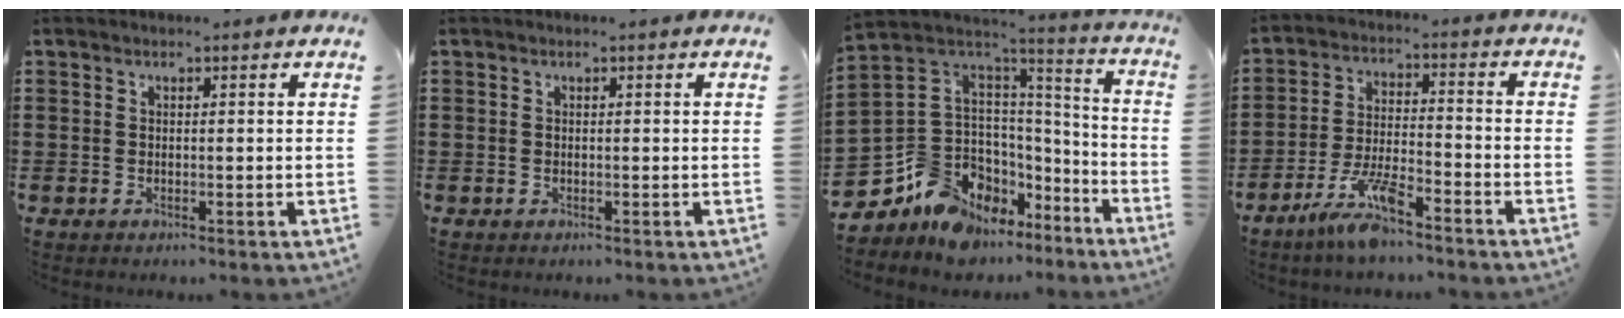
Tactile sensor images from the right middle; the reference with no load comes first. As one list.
[{"total": 0.0}, {"total": 10.7, "force": [-8.1, 6.6, 2.3], "torque": [-0.091, -0.007, -0.157]}, {"total": 7.9, "force": [-6.1, 1.2, 4.9], "torque": [-0.111, -0.007, -0.117]}]